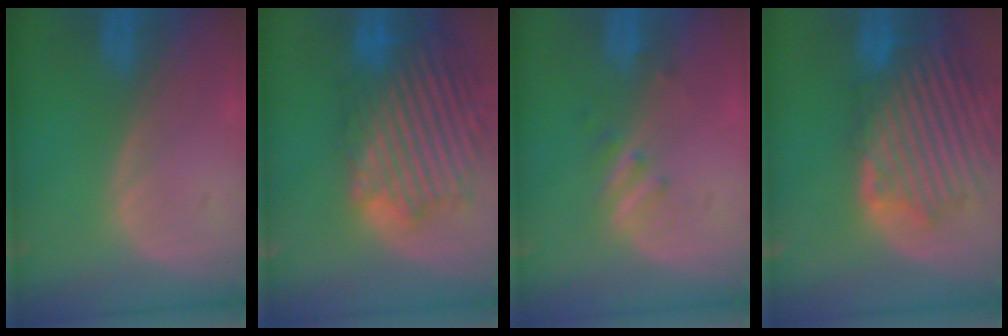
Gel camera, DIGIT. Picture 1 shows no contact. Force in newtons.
{"total": 14.6, "press": 12.5, "slide": 7.5}
{"total": 2.5, "press": 2.2, "slide": 1.2}
{"total": 13.5, "press": 11.7, "slide": 6.8}